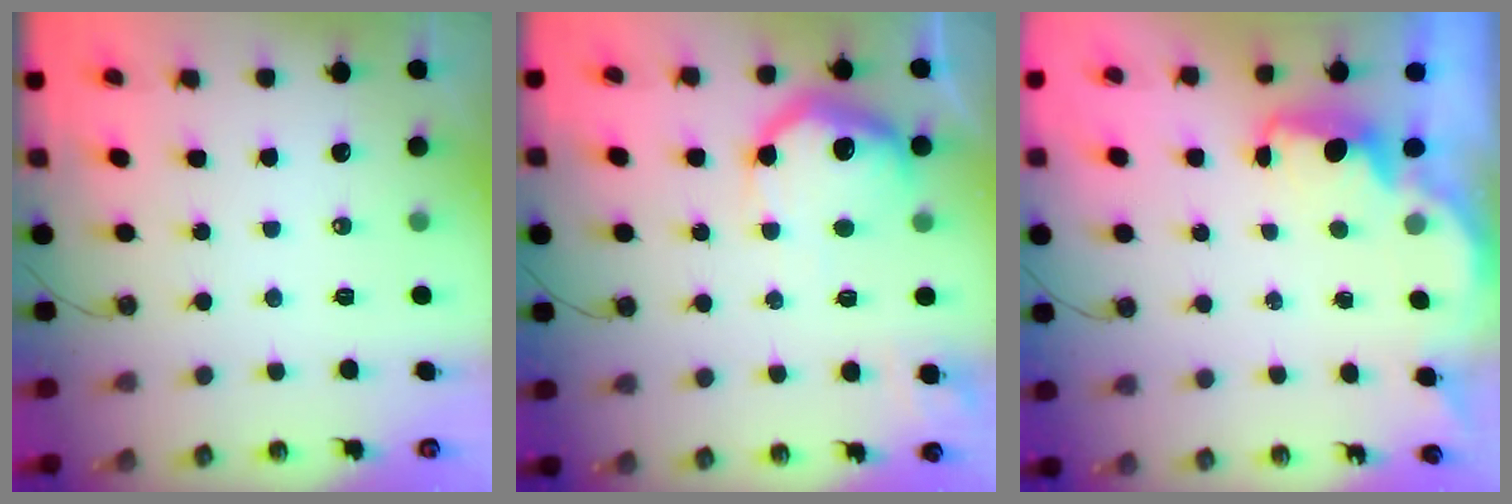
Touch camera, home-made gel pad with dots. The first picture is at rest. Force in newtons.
{"total": 13.9, "press": 13.9, "slide": 0.9}
{"total": 1.8, "press": 1.7, "slide": 0.7}